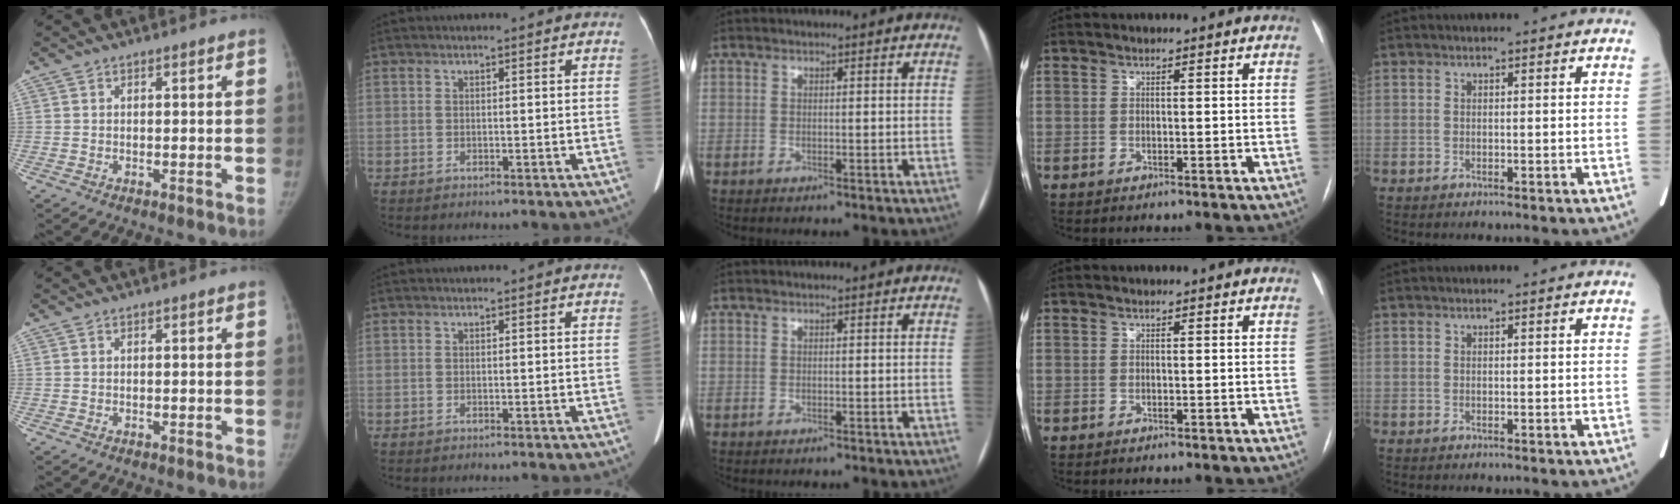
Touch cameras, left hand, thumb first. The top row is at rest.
{}